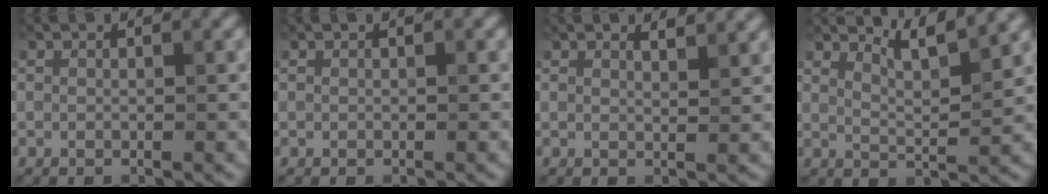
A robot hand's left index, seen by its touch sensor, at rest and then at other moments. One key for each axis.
{"total": 0.0}
{"total": 1.9, "fx": 1.6, "fy": 0.5, "fz": 0.8, "tx": -0.008, "ty": -0.001, "tz": 0.021}
{"total": 3.5, "fx": 2.9, "fy": 0.6, "fz": 1.9, "tx": -0.029, "ty": -0.003, "tz": 0.050}